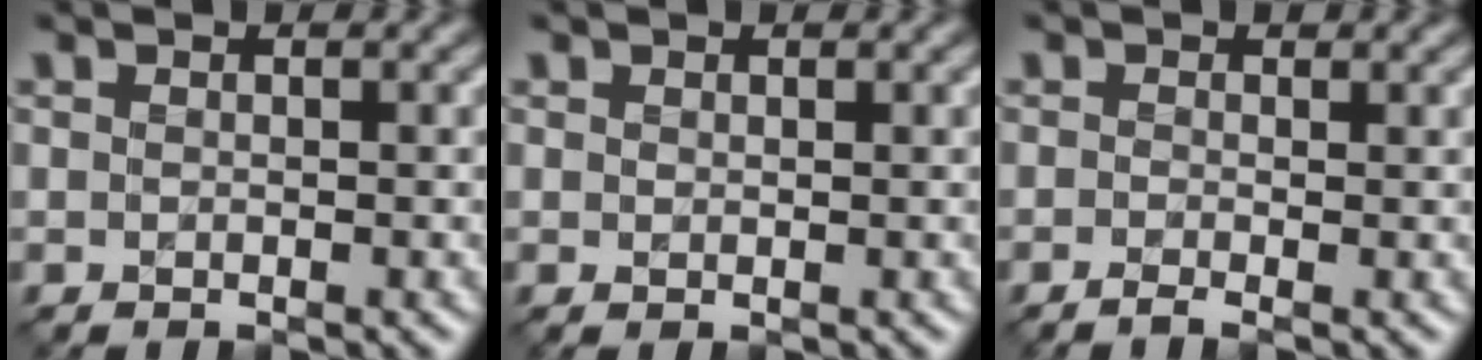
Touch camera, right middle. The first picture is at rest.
{"total": 0.5, "force": [0.5, 0.1, 0.0], "torque": [-0.001, 0.003, 0.008]}
{"total": 0.7, "force": [-0.3, 0.2, 0.7], "torque": [-0.015, 0.000, -0.013]}